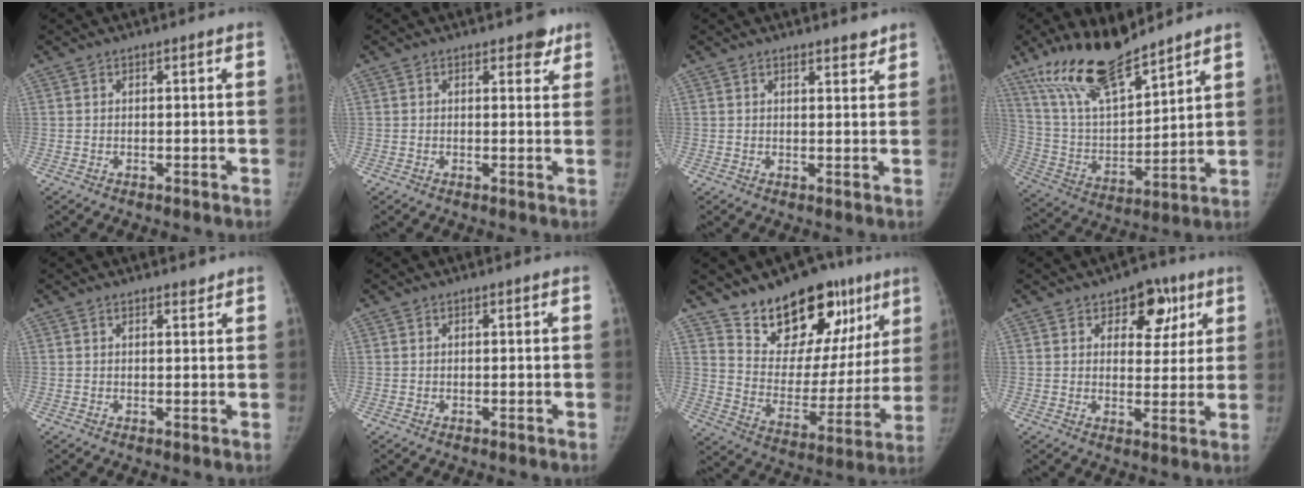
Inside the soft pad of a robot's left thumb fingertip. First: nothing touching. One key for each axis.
{"total": 3.1, "fx": 2.2, "fy": 1.7, "fz": 1.4, "tx": 0.008, "ty": -0.010, "tz": 0.025}
{"total": 2.8, "fx": 2.4, "fy": 0.9, "fz": 1.2, "tx": -0.001, "ty": -0.016, "tz": 0.033}
{"total": 18.4, "fx": 14.1, "fy": 5.7, "fz": 10.4, "tx": -0.161, "ty": -0.069, "tz": 0.273}
{"total": 1.6, "fx": 1.4, "fy": 0.6, "fz": 0.4, "tx": 0.005, "ty": -0.009, "tz": 0.019}
{"total": 0.0}
{"total": 22.7, "fx": 14.9, "fy": 12.4, "fz": 11.8, "tx": -0.113, "ty": -0.066, "tz": 0.236}
{"total": 9.0, "fx": 4.6, "fy": 5.8, "fz": 5.2, "tx": -0.022, "ty": -0.017, "tz": 0.062}